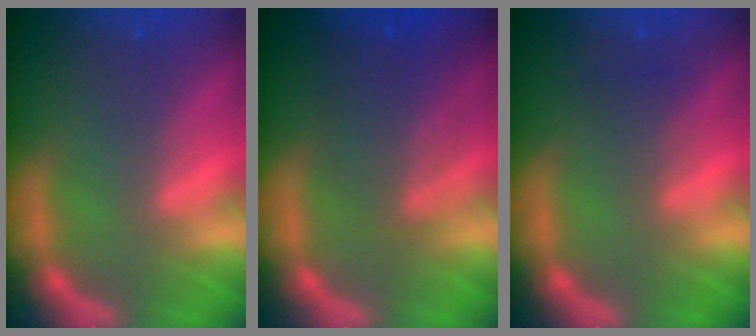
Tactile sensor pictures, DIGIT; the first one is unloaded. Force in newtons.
{"total": 5.1}
{"total": 1.5}